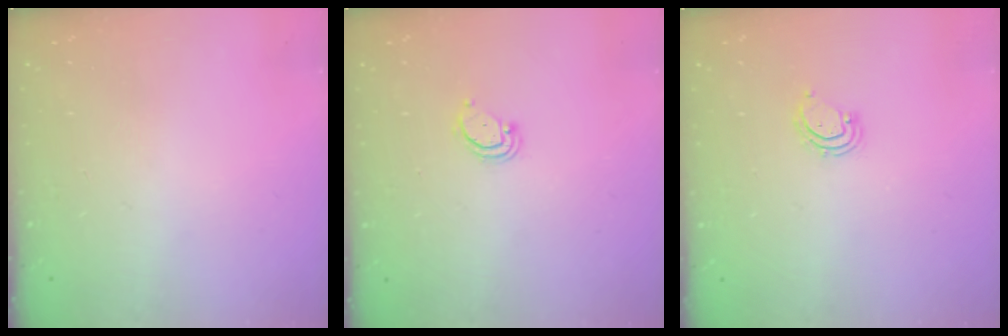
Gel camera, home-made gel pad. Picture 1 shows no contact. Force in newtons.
{"total": 2.9, "press": 2.9, "slide": 0.2}
{"total": 3.7, "press": 3.6, "slide": 0.5}